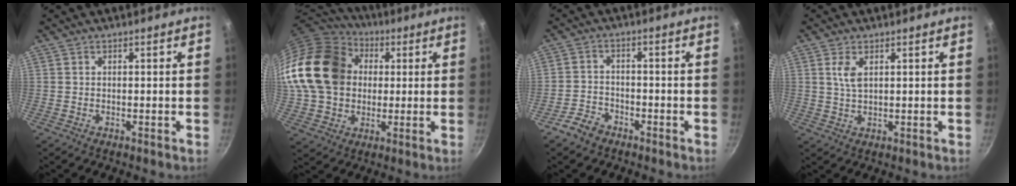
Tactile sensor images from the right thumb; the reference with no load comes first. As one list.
[{"total": 22.4, "force": [3.4, 17.7, 13.4], "torque": [-0.237, 0.032, 0.061]}, {"total": 4.6, "force": [-3.3, 2.9, 1.5], "torque": [-0.023, 0.036, -0.061]}, {"total": 3.4, "force": [1.3, 1.6, 2.7], "torque": [-0.053, -0.008, 0.027]}]